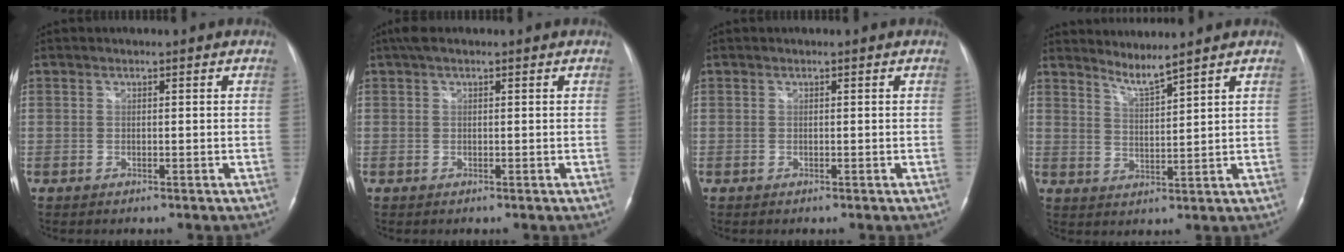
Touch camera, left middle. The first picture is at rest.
{"total": 2.8, "force": [1.7, 0.9, 2.0], "torque": [-0.041, 0.029, 0.028]}
{"total": 0.0}
{"total": 3.5, "force": [3.2, -1.0, 1.0], "torque": [-0.025, -0.014, 0.066]}